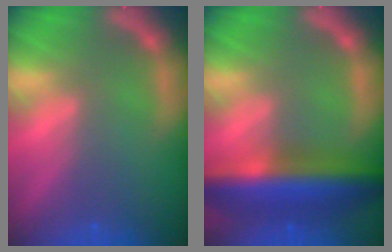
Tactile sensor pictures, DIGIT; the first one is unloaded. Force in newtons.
{"total": 9.5}